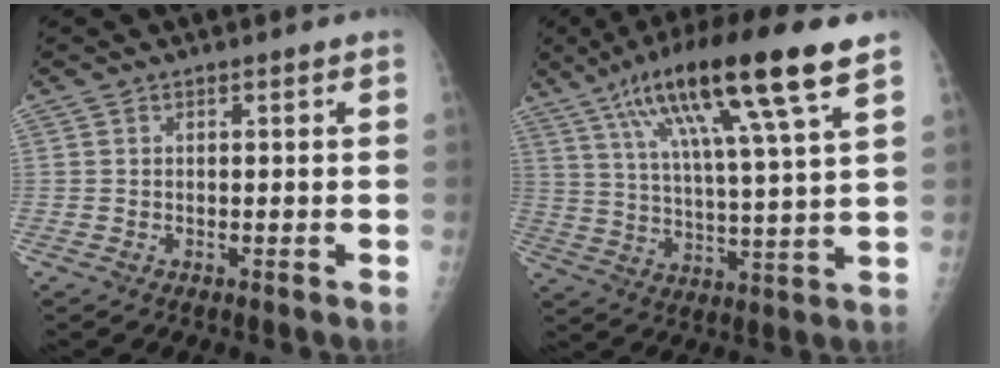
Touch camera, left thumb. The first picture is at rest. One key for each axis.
{"total": 19.8, "fx": 10.8, "fy": 2.3, "fz": 16.4, "tx": -0.280, "ty": -0.017, "tz": 0.185}